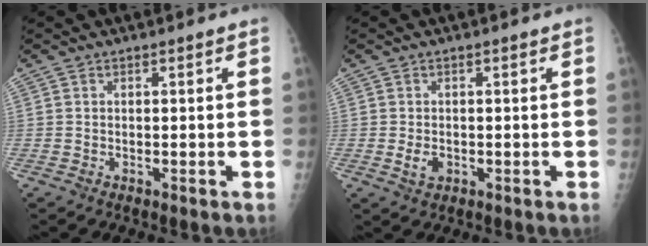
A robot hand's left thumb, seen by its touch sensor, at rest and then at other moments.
{"total": 2.4, "force": [-0.4, 1.7, 1.7], "torque": [-0.026, -0.001, -0.004]}